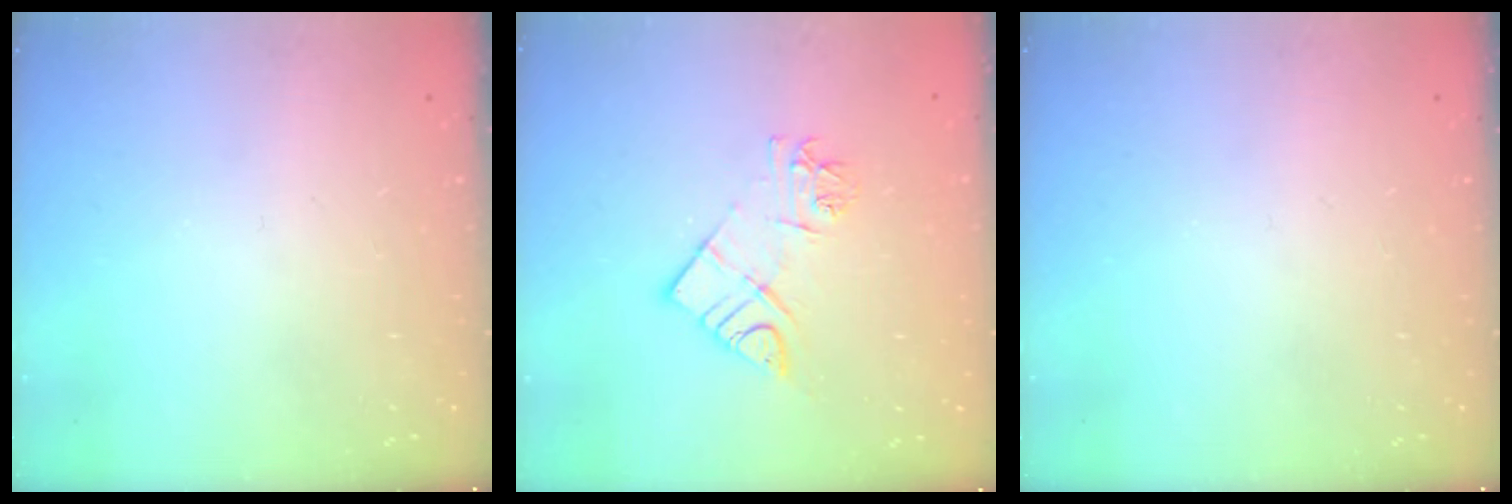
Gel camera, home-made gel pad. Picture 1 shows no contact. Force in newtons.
{"total": 9.8, "press": 9.7, "slide": 0.8}
{"total": 0.0}